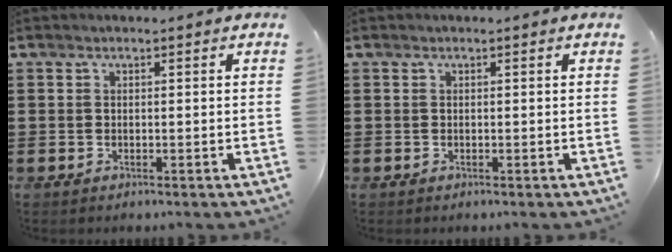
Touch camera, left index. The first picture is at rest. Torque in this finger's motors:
{"motor_torque": [0.00, 0.00, 0.00, 0.01]}